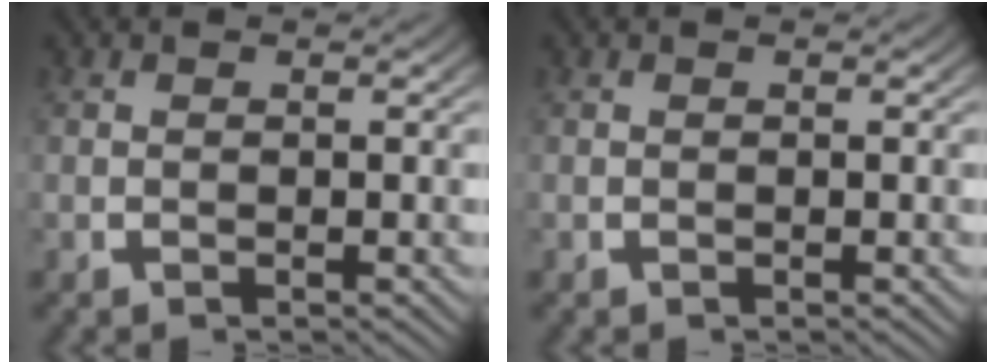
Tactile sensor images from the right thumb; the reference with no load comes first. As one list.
[{"total": 0.0}]